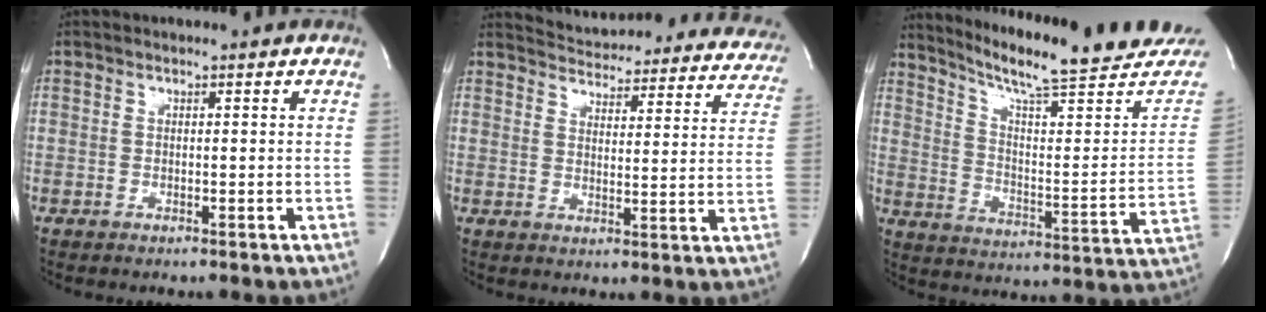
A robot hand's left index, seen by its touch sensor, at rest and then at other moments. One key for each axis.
{"total": 23.6, "fx": 22.3, "fy": 5.4, "fz": 5.5, "tx": -0.077, "ty": -0.062, "tz": 0.253}
{"total": 23.4, "fx": 20.7, "fy": 1.3, "fz": 10.7, "tx": -0.161, "ty": -0.073, "tz": 0.276}